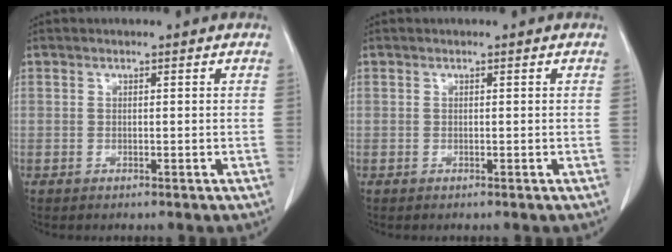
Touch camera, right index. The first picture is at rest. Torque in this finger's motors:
{"motor_torque": [0.00, 0.00, 0.00, 0.00]}